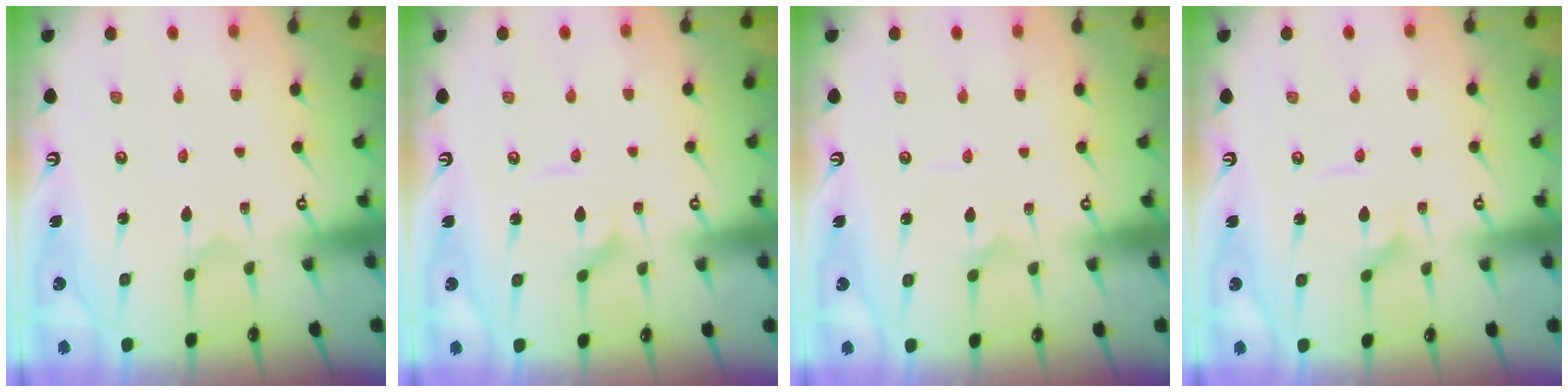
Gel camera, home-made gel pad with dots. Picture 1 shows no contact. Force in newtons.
{"total": 2.7, "press": 2.6, "slide": 0.4}
{"total": 2.7, "press": 2.7, "slide": 0.2}
{"total": 2.7, "press": 2.6, "slide": 0.4}